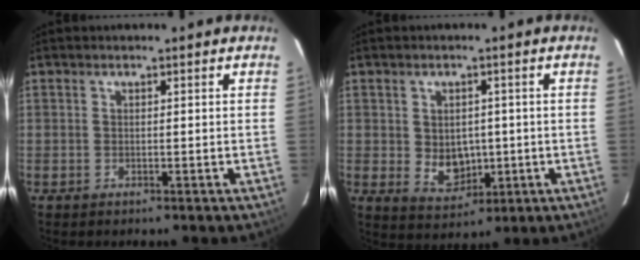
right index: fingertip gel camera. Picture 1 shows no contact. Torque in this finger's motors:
{"motor_torque": [0.57, 0.02, 0.27, 0.07]}